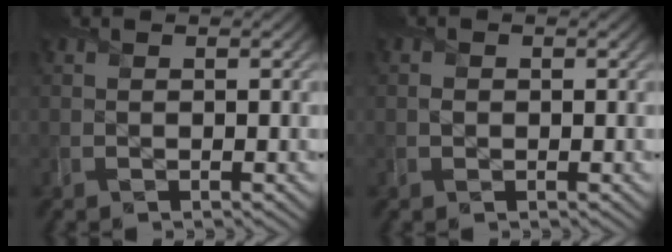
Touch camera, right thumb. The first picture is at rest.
{"total": 0.5, "force": [-0.1, 0.5, 0.0], "torque": [0.003, -0.004, -0.001]}